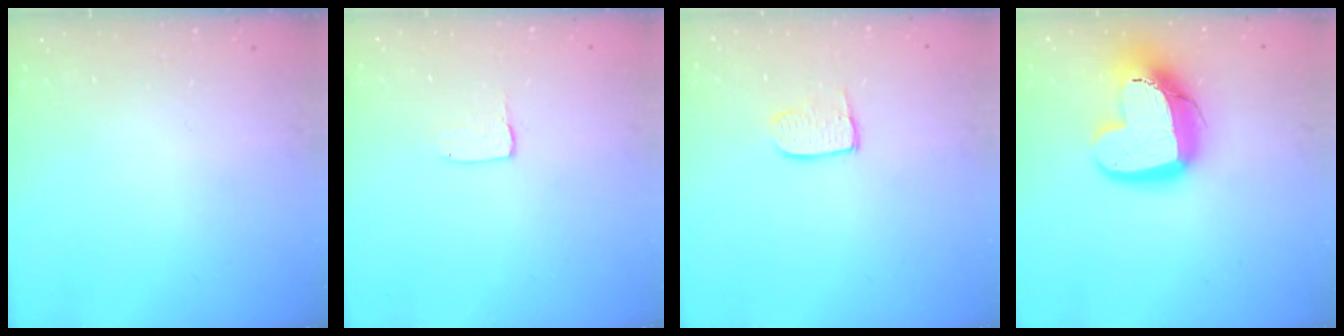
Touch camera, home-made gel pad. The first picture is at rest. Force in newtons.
{"total": 2.0, "press": 2.0, "slide": 0.0}
{"total": 6.7, "press": 6.7, "slide": 0.2}
{"total": 16.6, "press": 16.5, "slide": 1.6}